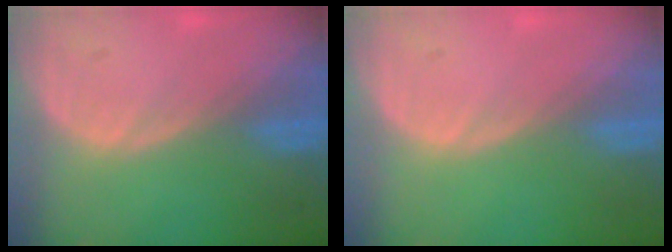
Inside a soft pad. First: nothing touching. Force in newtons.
{"total": 0.0}